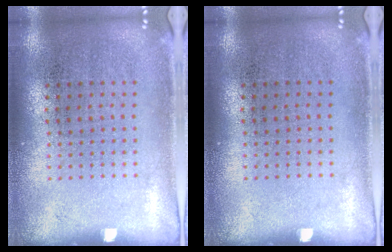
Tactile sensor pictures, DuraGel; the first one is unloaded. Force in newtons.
{"total": 0.0}